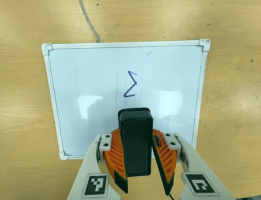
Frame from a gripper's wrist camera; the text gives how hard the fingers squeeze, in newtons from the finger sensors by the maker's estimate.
{"total": 9.7, "left": 10.4, "right": 9.1}